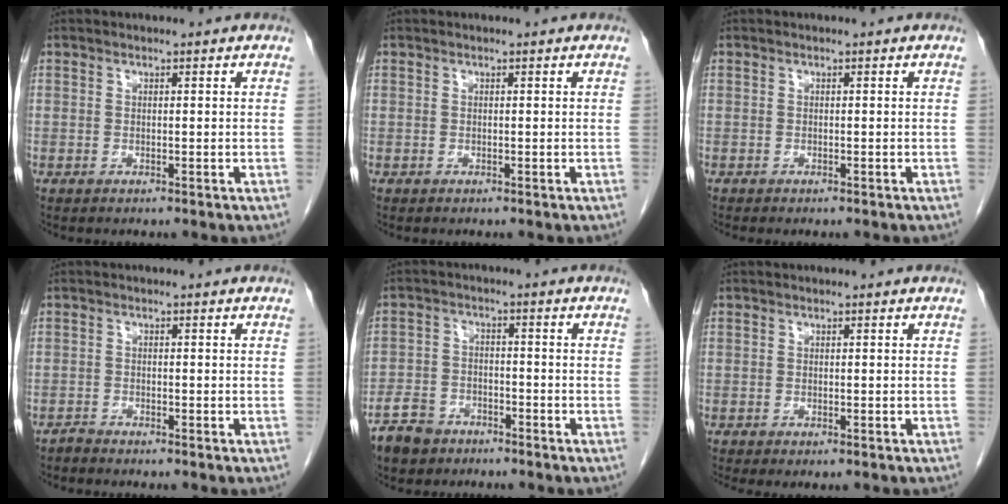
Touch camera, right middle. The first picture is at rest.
{"total": 0.0}
{"total": 1.0, "force": [-0.9, 0.2, 0.4], "torque": [-0.008, -0.002, -0.013]}
{"total": 0.9, "force": [-0.9, 0.0, -0.2], "torque": [0.001, -0.004, -0.019]}
{"total": 6.1, "force": [-4.6, 3.8, 1.5], "torque": [-0.040, 0.002, -0.084]}
{"total": 1.6, "force": [-1.3, 0.4, 0.9], "torque": [-0.008, -0.005, -0.018]}